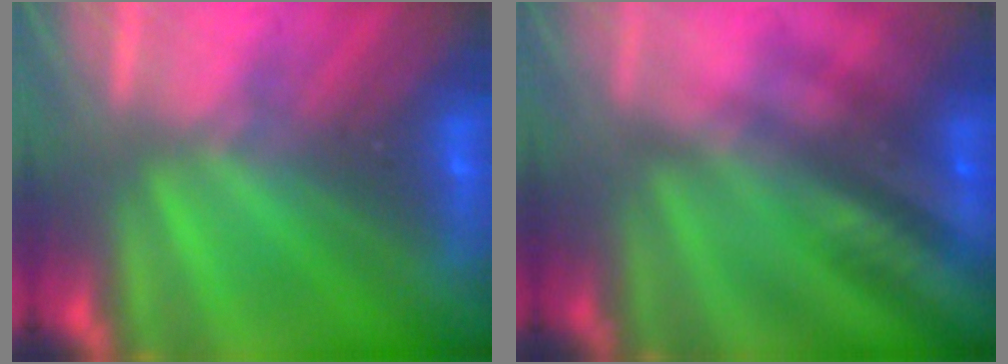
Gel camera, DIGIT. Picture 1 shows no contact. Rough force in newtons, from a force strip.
{"total": 2.4}